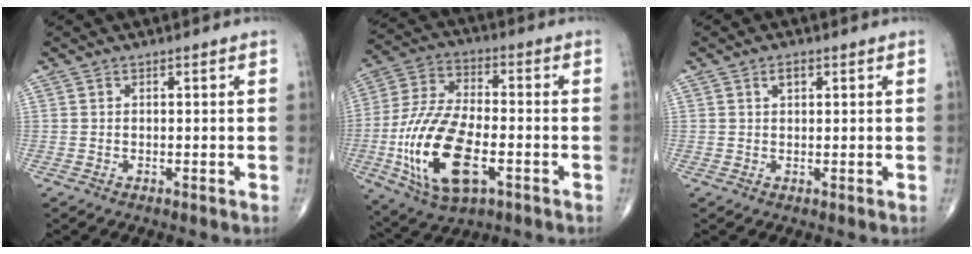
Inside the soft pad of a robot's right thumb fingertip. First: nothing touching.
{"total": 19.5, "force": [-5.4, 9.3, 16.3], "torque": [-0.332, 0.013, -0.093]}
{"total": 1.8, "force": [0.8, 1.0, 1.2], "torque": [-0.017, 0.000, 0.014]}